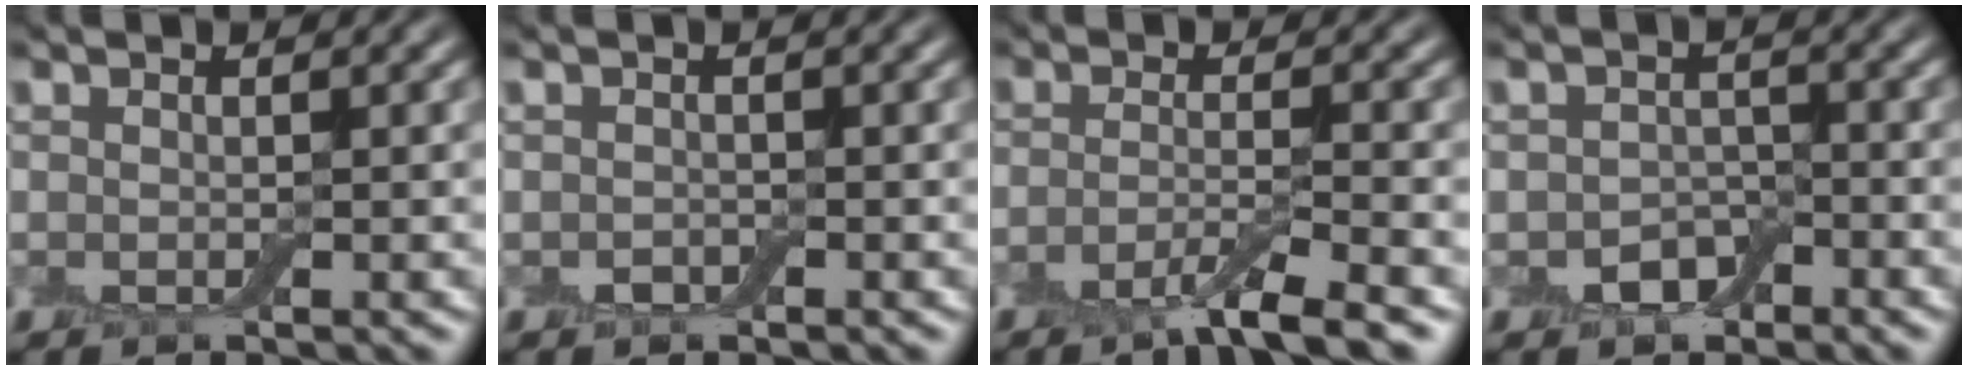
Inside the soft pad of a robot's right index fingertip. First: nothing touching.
{"total": 0.7, "force": [-0.4, 0.5, 0.3], "torque": [-0.007, -0.003, -0.007]}
{"total": 4.0, "force": [-2.4, 0.6, 3.2], "torque": [-0.051, -0.002, -0.058]}
{"total": 2.5, "force": [-1.3, 1.9, 1.2], "torque": [-0.017, 0.001, -0.024]}